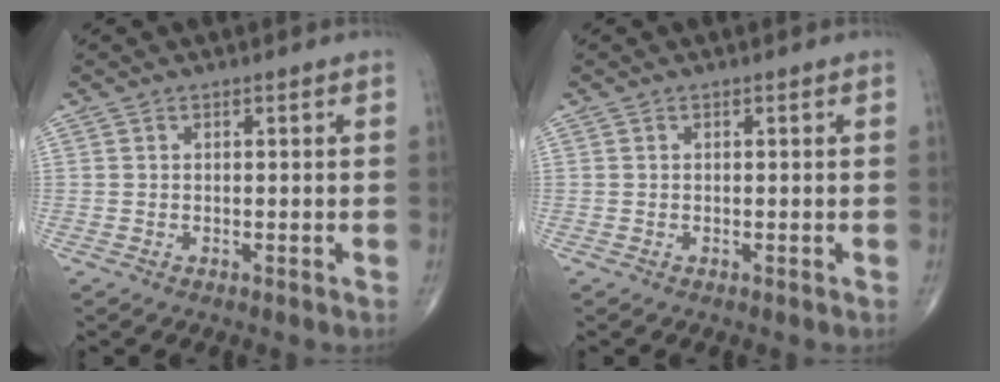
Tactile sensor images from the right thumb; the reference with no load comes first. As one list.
[{"total": 0.0}]